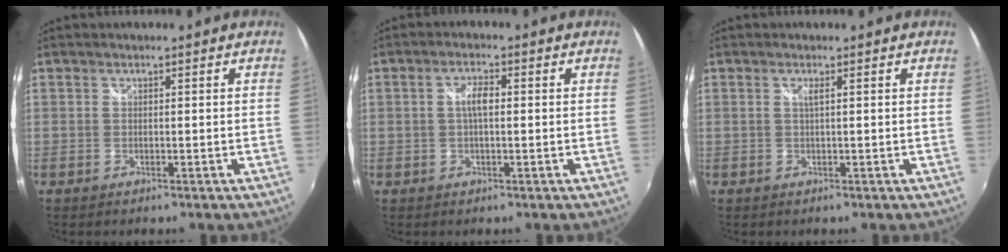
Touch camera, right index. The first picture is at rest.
{"total": 3.0, "force": [0.2, 1.1, 2.8], "torque": [-0.053, 0.006, 0.002]}
{"total": 1.0, "force": [0.3, -0.2, 0.9], "torque": [-0.017, 0.000, 0.004]}